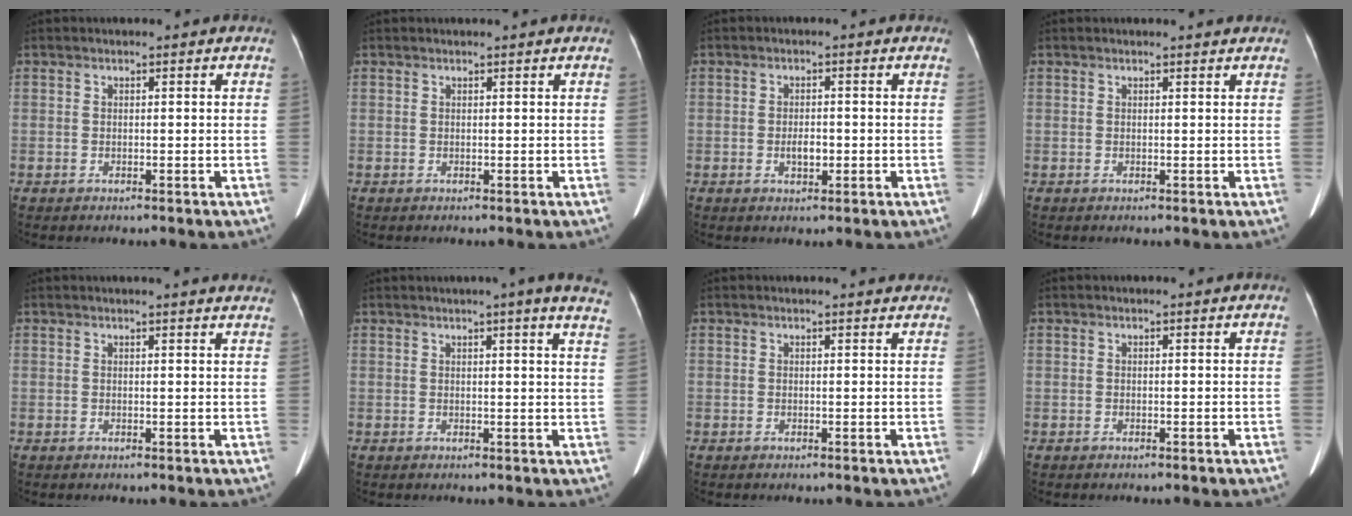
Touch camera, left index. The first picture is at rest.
{"total": 1.0, "force": [0.9, -0.1, 0.4], "torque": [-0.008, 0.009, 0.018]}
{"total": 2.3, "force": [-0.6, 1.1, 2.0], "torque": [-0.036, 0.001, -0.005]}
{"total": 1.3, "force": [1.3, -0.2, 0.1], "torque": [-0.011, 0.001, 0.015]}
{"total": 7.6, "force": [7.1, 0.0, 2.8], "torque": [-0.035, 0.010, 0.063]}
{"total": 10.5, "force": [8.5, -0.6, 6.1], "torque": [-0.071, -0.014, 0.076]}
{"total": 2.0, "force": [2.0, 0.0, 0.2], "torque": [-0.008, 0.001, 0.019]}
{"total": 0.0}